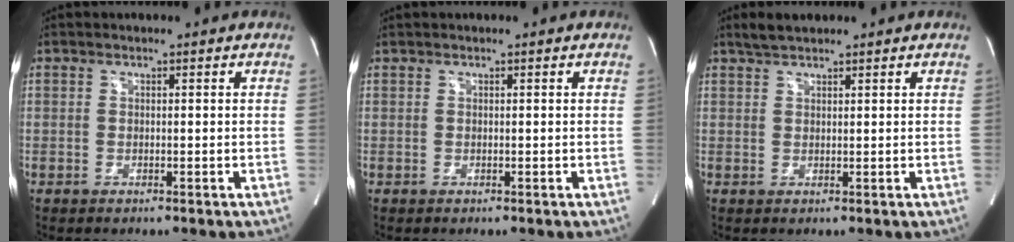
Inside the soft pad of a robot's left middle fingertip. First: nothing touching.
{"total": 0.0}
{"total": 2.7, "force": [2.3, 0.6, 1.2], "torque": [-0.030, 0.011, 0.046]}